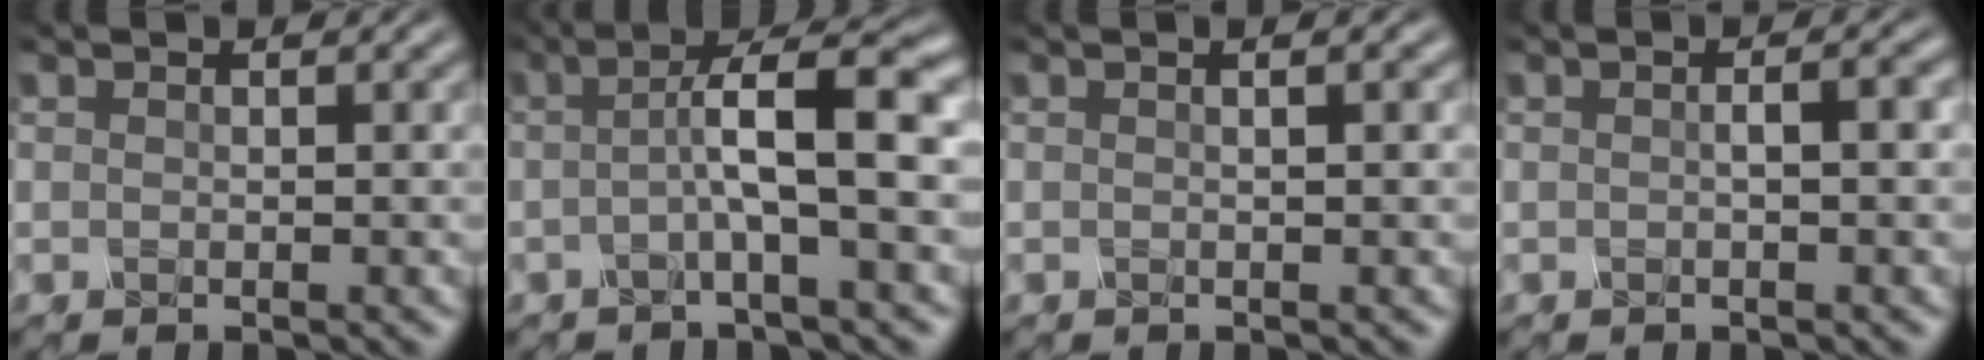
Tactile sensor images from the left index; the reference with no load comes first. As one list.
[{"total": 5.8, "force": [-0.4, 1.1, 5.7], "torque": [-0.091, 0.011, -0.012]}, {"total": 3.1, "force": [1.1, 1.6, 2.4], "torque": [-0.012, 0.015, -0.010]}, {"total": 1.8, "force": [-0.2, 0.6, 1.7], "torque": [-0.015, 0.000, -0.006]}]